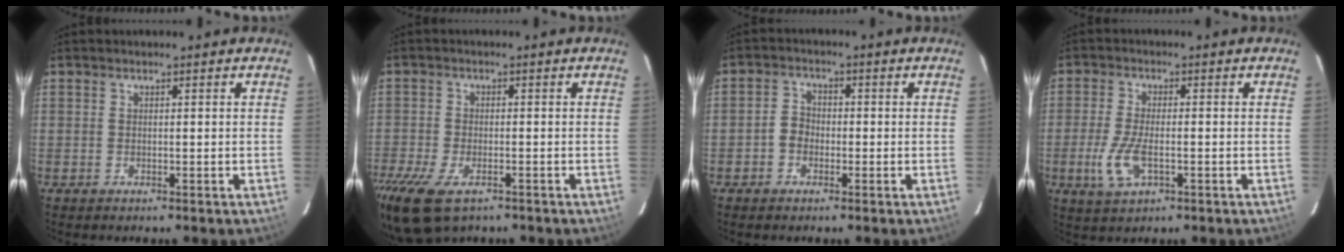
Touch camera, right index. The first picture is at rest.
{"total": 10.8, "force": [-7.2, 4.9, 6.4], "torque": [-0.163, -0.040, -0.131]}
{"total": 3.2, "force": [-1.3, 2.6, 1.4], "torque": [-0.025, 0.012, -0.025]}
{"total": 7.0, "force": [-2.3, 2.9, 5.9], "torque": [-0.135, -0.009, -0.043]}